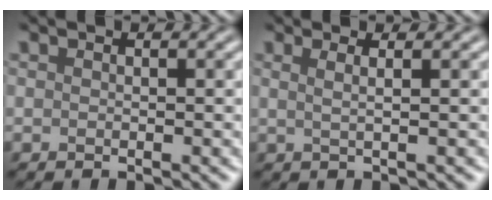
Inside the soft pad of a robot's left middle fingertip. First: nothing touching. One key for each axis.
{"total": 1.0, "fx": 0.4, "fy": -0.4, "fz": 0.8, "tx": -0.027, "ty": -0.004, "tz": 0.003}